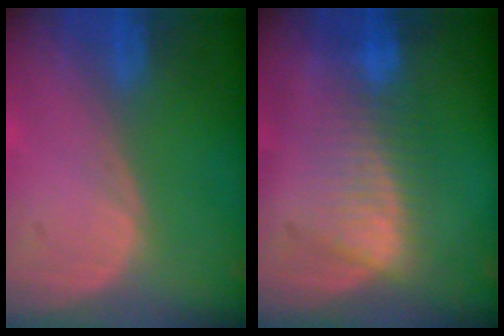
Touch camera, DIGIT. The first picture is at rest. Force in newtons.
{"total": 6.8, "press": 6.7, "slide": 1.2}